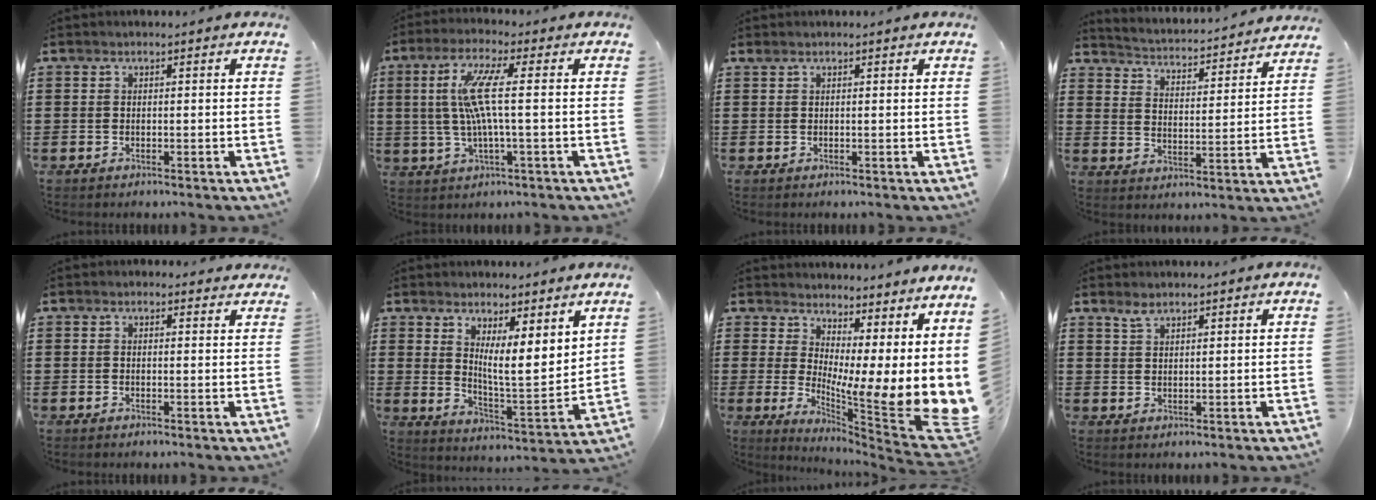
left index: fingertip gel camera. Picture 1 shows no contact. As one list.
[{"total": 9.0, "force": [0.9, 0.7, 8.9], "torque": [-0.195, -0.011, 0.001]}, {"total": 0.7, "force": [0.6, 0.0, 0.2], "torque": [-0.007, 0.000, 0.012]}, {"total": 2.9, "force": [2.8, -0.3, -0.4], "torque": [-0.015, -0.035, 0.038]}, {"total": 1.2, "force": [1.0, 0.5, 0.1], "torque": [-0.005, 0.004, 0.019]}, {"total": 5.7, "force": [4.3, 0.9, 3.6], "torque": [-0.070, -0.044, 0.069]}, {"total": 8.3, "force": [0.6, 4.5, 7.0], "torque": [-0.110, -0.056, 0.012]}, {"total": 2.3, "force": [2.0, 0.8, 0.8], "torque": [-0.021, 0.002, 0.038]}]